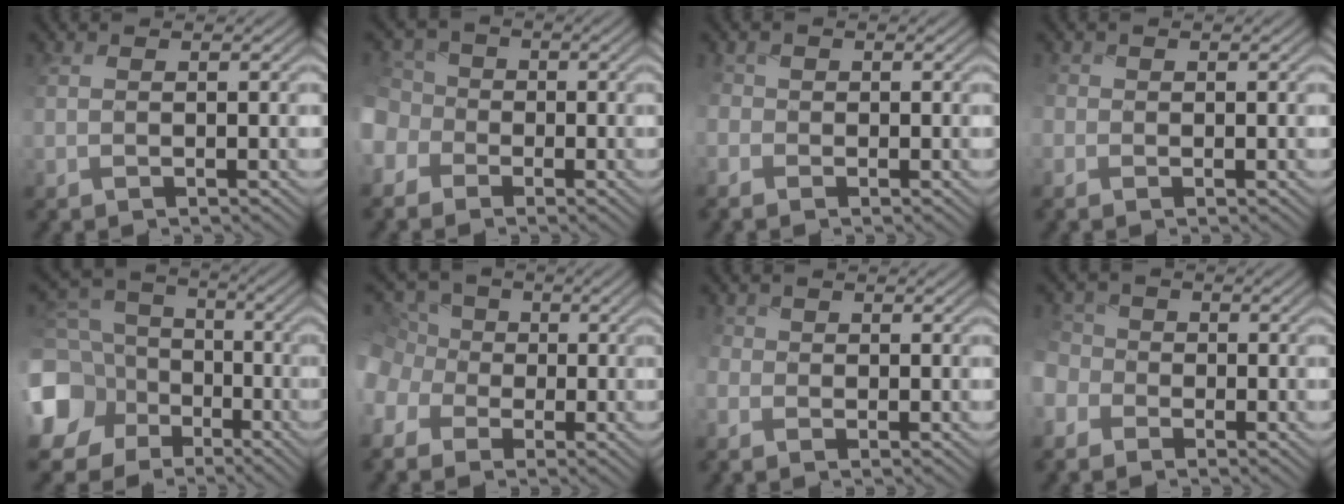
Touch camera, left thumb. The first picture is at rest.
{"total": 6.1, "force": [-2.1, 5.2, 2.3], "torque": [-0.080, -0.003, -0.055]}
{"total": 2.2, "force": [-1.1, 1.8, 0.7], "torque": [-0.024, -0.003, -0.024]}
{"total": 1.5, "force": [-0.7, 1.3, 0.5], "torque": [-0.016, -0.003, -0.013]}
{"total": 15.0, "force": [-4.4, 13.2, 5.7], "torque": [-0.217, -0.025, -0.075]}
{"total": 9.4, "force": [-2.8, 8.1, 4.0], "torque": [-0.134, -0.011, -0.079]}
{"total": 2.0, "force": [-0.8, 1.7, 0.8], "torque": [-0.030, -0.004, -0.017]}
{"total": 4.6, "force": [-2.0, 3.7, 1.8], "torque": [-0.061, 0.000, -0.049]}